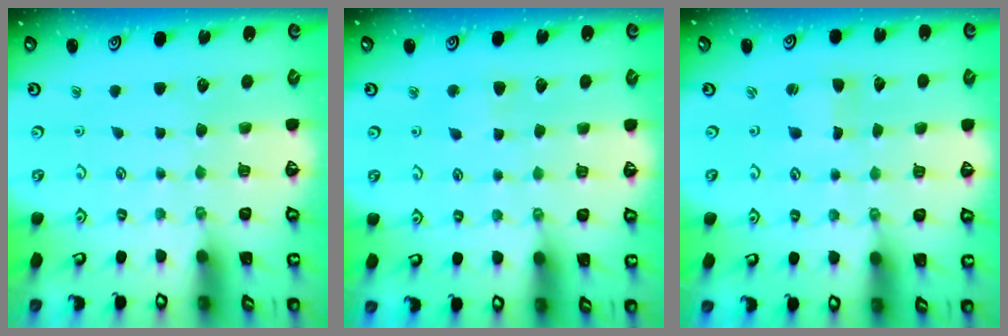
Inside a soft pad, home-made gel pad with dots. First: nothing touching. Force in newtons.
{"total": 2.5, "press": 2.5, "slide": 0.5}
{"total": 0.8, "press": 0.8, "slide": 0.0}